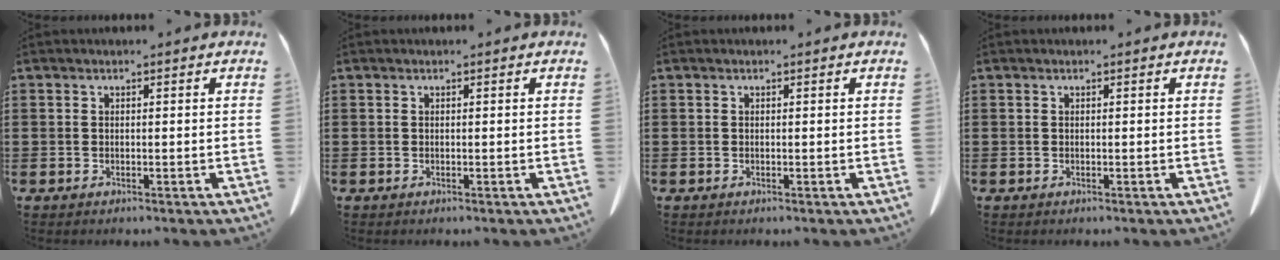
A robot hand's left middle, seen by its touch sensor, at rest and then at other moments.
{"total": 0.0}
{"total": 0.0}
{"total": 0.0}